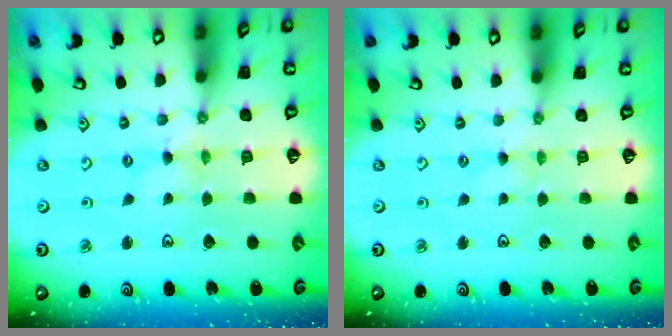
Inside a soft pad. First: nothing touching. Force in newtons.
{"total": 0.9, "press": 0.9, "slide": 0.2}